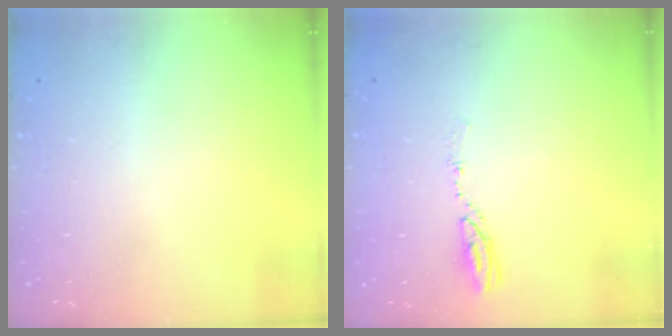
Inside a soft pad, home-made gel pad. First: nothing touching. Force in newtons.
{"total": 4.3, "press": 4.3, "slide": 0.4}